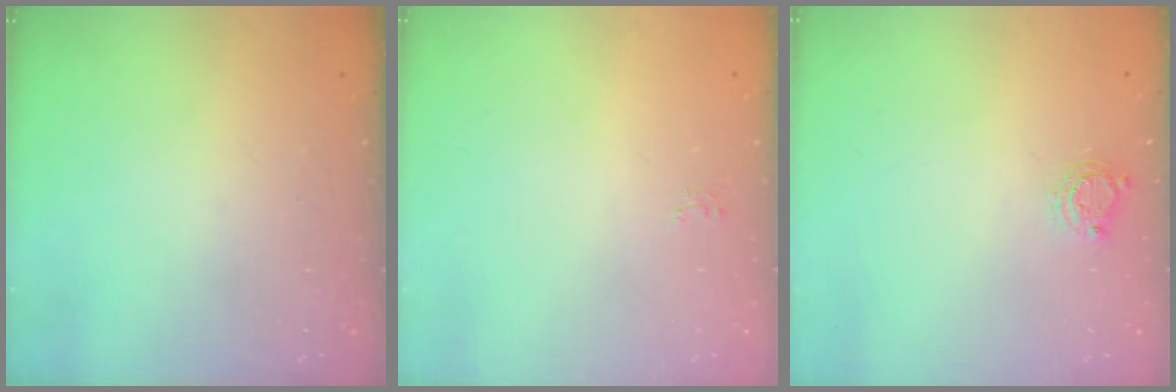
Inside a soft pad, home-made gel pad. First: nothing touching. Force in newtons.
{"total": 2.6, "press": 2.6, "slide": 0.2}
{"total": 4.5, "press": 4.4, "slide": 0.5}